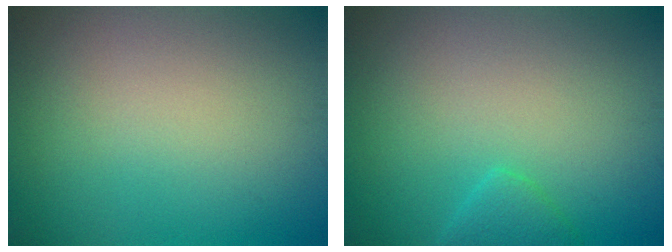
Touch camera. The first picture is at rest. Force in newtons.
{"total": 1.7, "press": 1.7, "slide": 0.2}